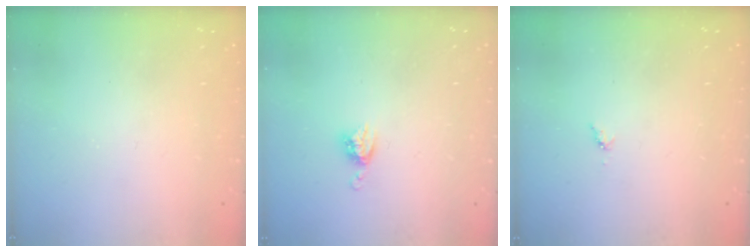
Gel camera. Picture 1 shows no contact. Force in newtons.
{"total": 5.3, "press": 5.3, "slide": 0.1}
{"total": 3.8, "press": 3.7, "slide": 0.5}